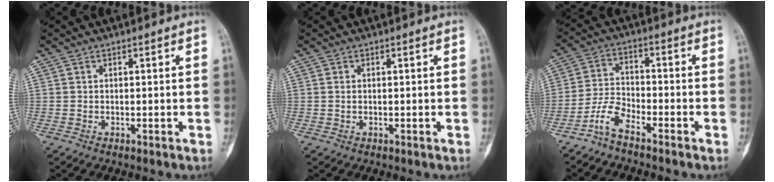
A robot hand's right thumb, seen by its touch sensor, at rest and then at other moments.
{"total": 0.5, "force": [-0.1, 0.2, 0.5], "torque": [-0.011, 0.000, -0.001]}
{"total": 5.4, "force": [-4.3, 1.5, 2.9], "torque": [-0.063, 0.028, -0.093]}